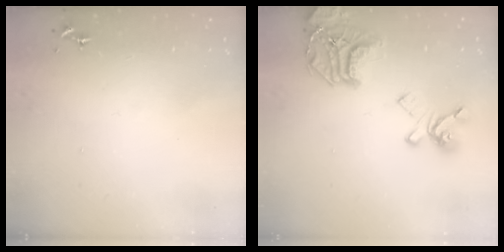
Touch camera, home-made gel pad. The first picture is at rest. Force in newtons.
{"total": 20.3, "press": 20.2, "slide": 2.2}